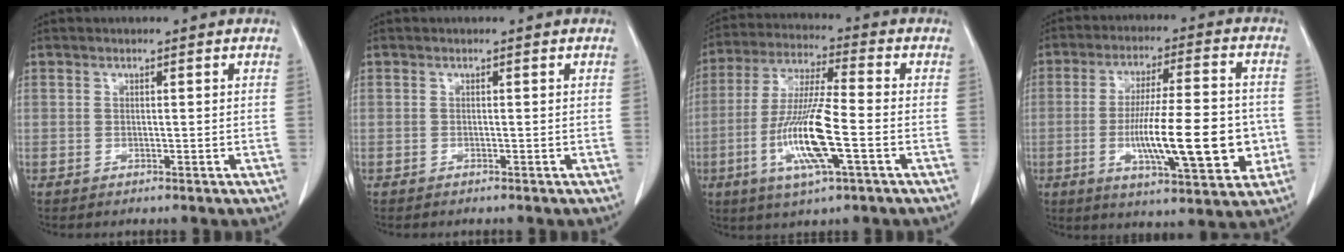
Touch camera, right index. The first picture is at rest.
{"total": 0.0}
{"total": 13.5, "force": [-3.7, 1.1, 12.9], "torque": [-0.263, -0.011, -0.071]}
{"total": 16.7, "force": [-3.1, 3.2, 16.1], "torque": [-0.268, 0.000, -0.042]}